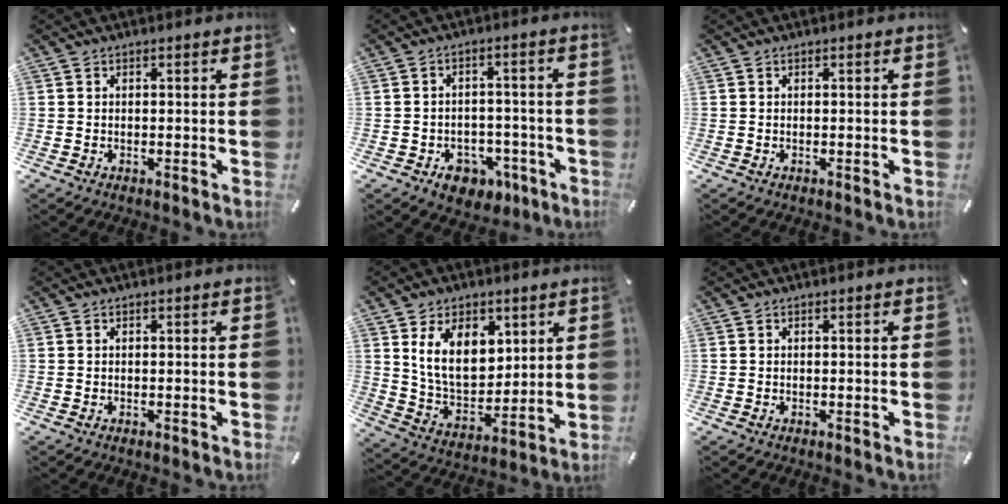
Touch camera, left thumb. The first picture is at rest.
{"total": 7.0, "force": [-3.2, 5.6, 2.8], "torque": [-0.027, 0.024, -0.051]}
{"total": 0.0}
{"total": 0.0}
{"total": 13.2, "force": [5.6, 9.1, 7.6], "torque": [-0.138, -0.019, 0.106]}
{"total": 0.0}